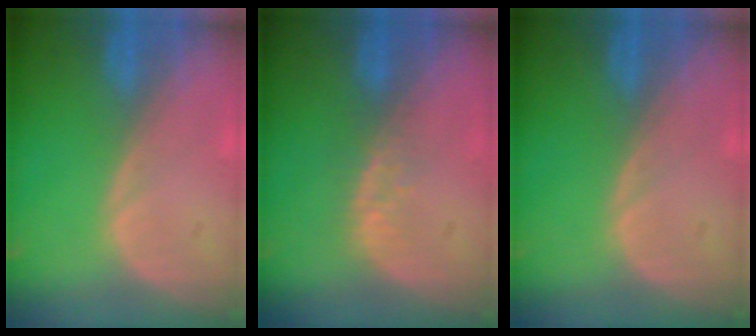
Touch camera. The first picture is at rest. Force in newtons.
{"total": 3.2, "press": 2.6, "slide": 1.8}
{"total": 0.0}